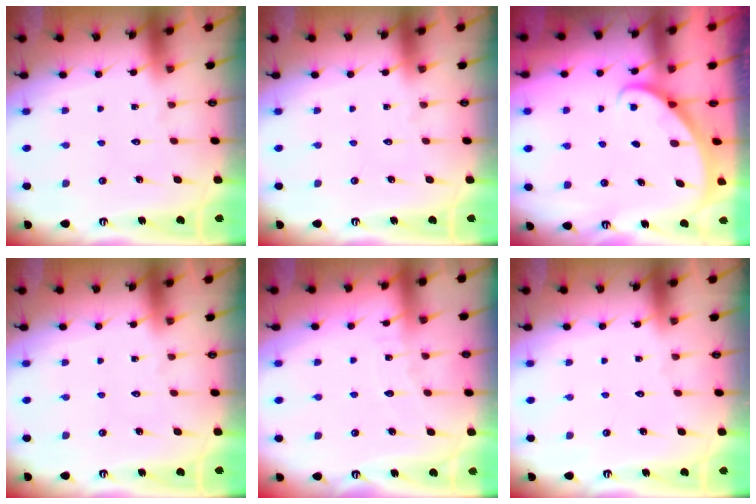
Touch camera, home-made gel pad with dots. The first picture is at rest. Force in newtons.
{"total": 0.0}
{"total": 2.1, "press": 2.1, "slide": 0.1}
{"total": 0.0}
{"total": 4.5, "press": 4.5, "slide": 0.5}
{"total": 0.0}